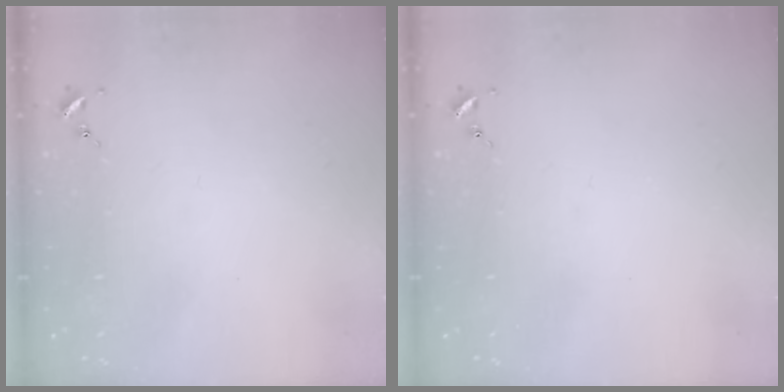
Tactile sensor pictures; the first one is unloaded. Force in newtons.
{"total": 0.0}